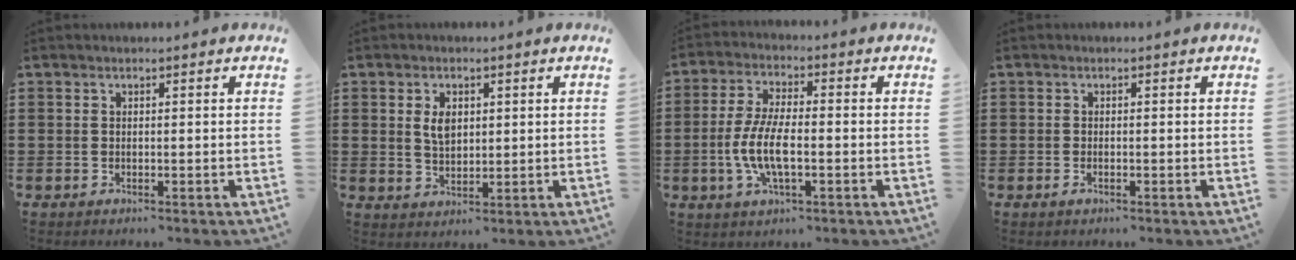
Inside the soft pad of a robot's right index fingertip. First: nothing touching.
{"total": 3.7, "force": [1.0, 2.2, 2.8], "torque": [-0.054, 0.005, 0.016]}
{"total": 7.7, "force": [-1.8, 2.6, 7.0], "torque": [-0.161, -0.013, -0.041]}
{"total": 0.5, "force": [-0.3, 0.1, 0.4], "torque": [-0.009, -0.006, -0.004]}